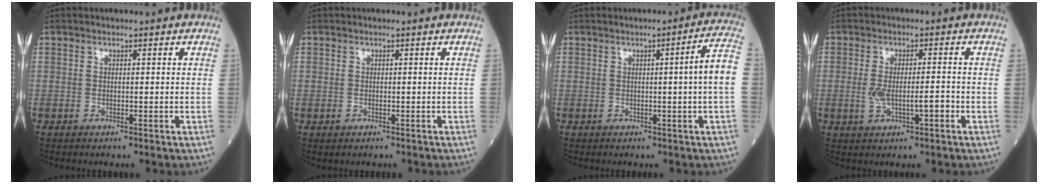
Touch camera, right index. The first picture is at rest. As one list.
[{"total": 0.7, "force": [-0.2, 0.6, 0.0], "torque": [-0.001, 0.005, -0.004]}, {"total": 5.5, "force": [-0.1, -1.2, 5.4], "torque": [-0.070, 0.002, -0.001]}, {"total": 4.6, "force": [-1.2, 1.3, 4.3], "torque": [-0.085, 0.005, -0.015]}]